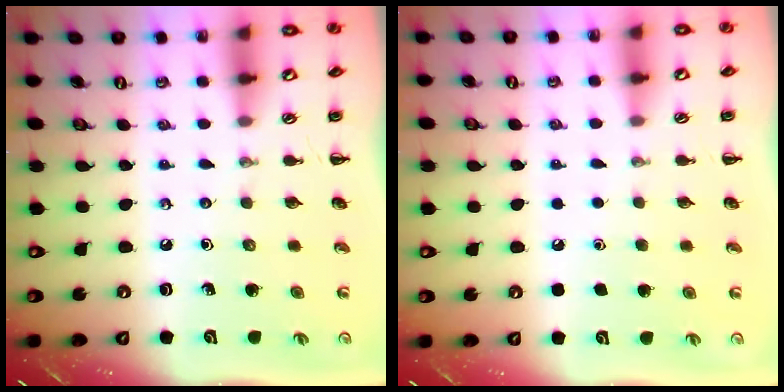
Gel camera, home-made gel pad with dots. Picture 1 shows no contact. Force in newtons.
{"total": 1.8, "press": 1.8, "slide": 0.1}